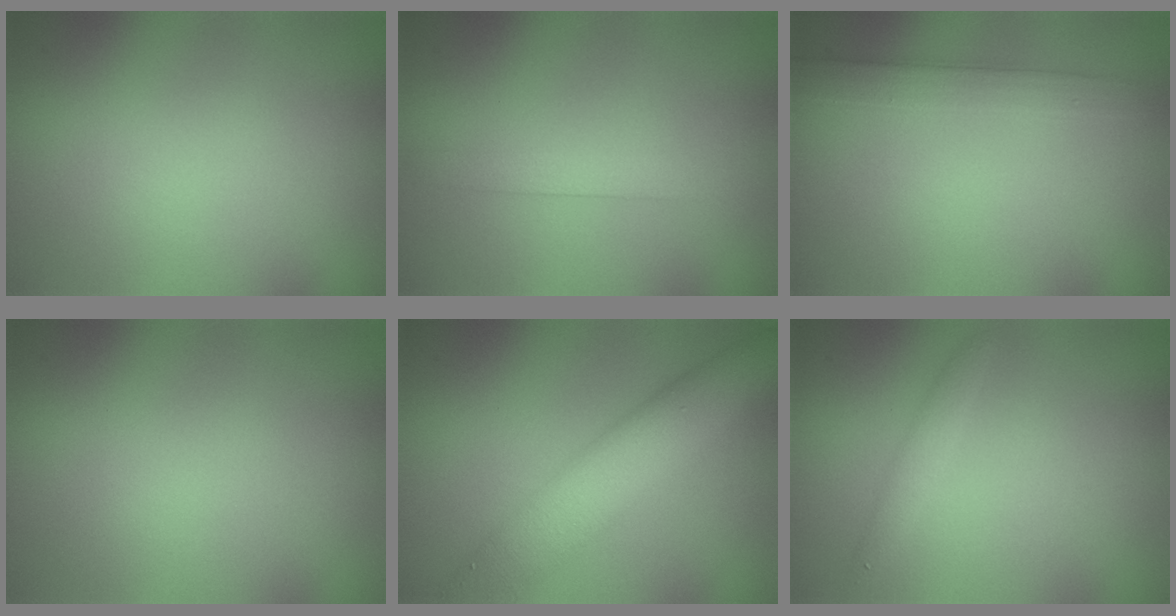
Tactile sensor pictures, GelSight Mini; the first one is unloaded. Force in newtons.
{"total": 1.5, "press": 1.5, "slide": 0.1}
{"total": 2.7, "press": 2.7, "slide": 0.1}
{"total": 0.0}
{"total": 6.3, "press": 6.3, "slide": 0.4}
{"total": 1.2, "press": 1.2, "slide": 0.0}